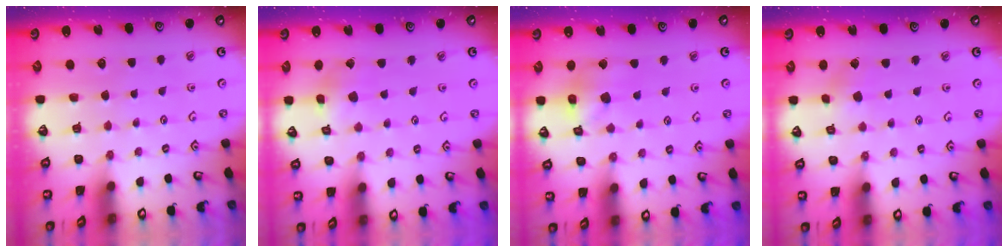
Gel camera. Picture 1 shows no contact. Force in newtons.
{"total": 2.6, "press": 2.5, "slide": 0.3}
{"total": 12.9, "press": 12.8, "slide": 1.8}
{"total": 2.5, "press": 2.4, "slide": 0.8}